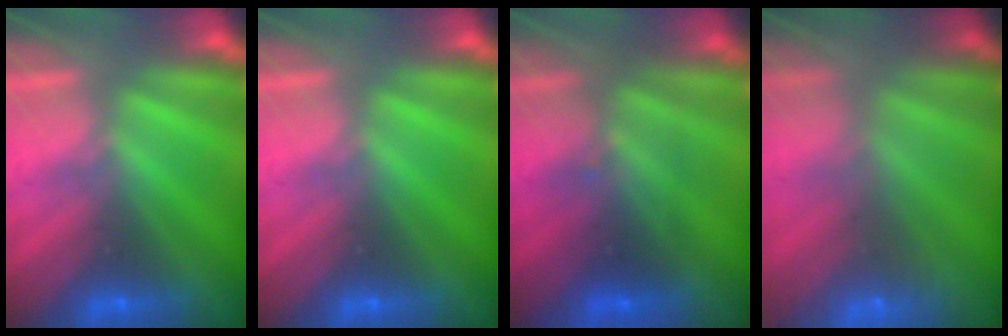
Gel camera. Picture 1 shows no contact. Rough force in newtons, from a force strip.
{"total": 0.0}
{"total": 2.3}
{"total": 7.1}